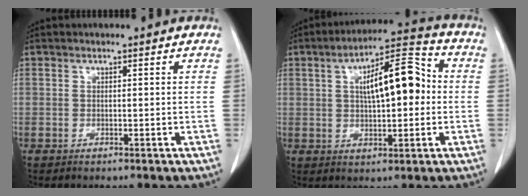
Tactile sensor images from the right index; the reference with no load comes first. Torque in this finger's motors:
{"motor_torque": [1.31, 0.07, 0.29, 0.14]}